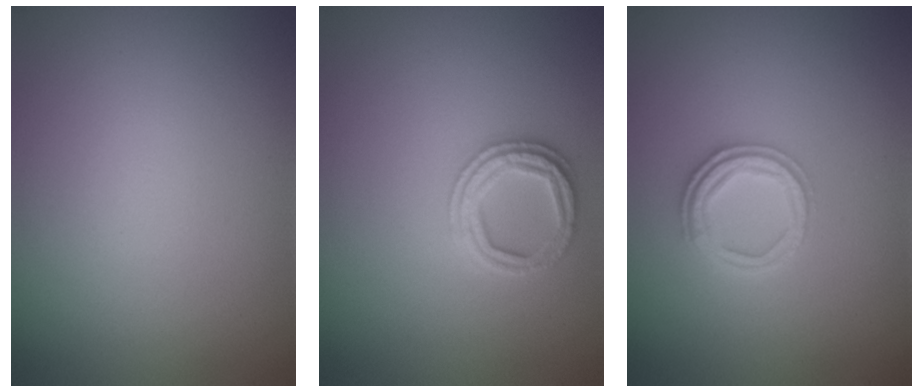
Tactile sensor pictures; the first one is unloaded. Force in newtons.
{"total": 2.4, "press": 2.4, "slide": 0.1}
{"total": 2.5, "press": 2.4, "slide": 0.6}